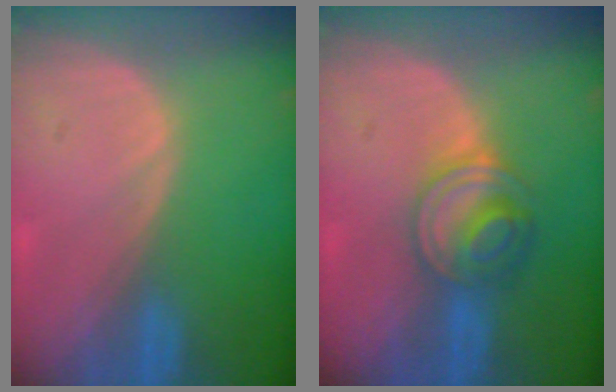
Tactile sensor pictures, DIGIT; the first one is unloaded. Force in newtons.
{"total": 5.7, "press": 5.7, "slide": 0.4}